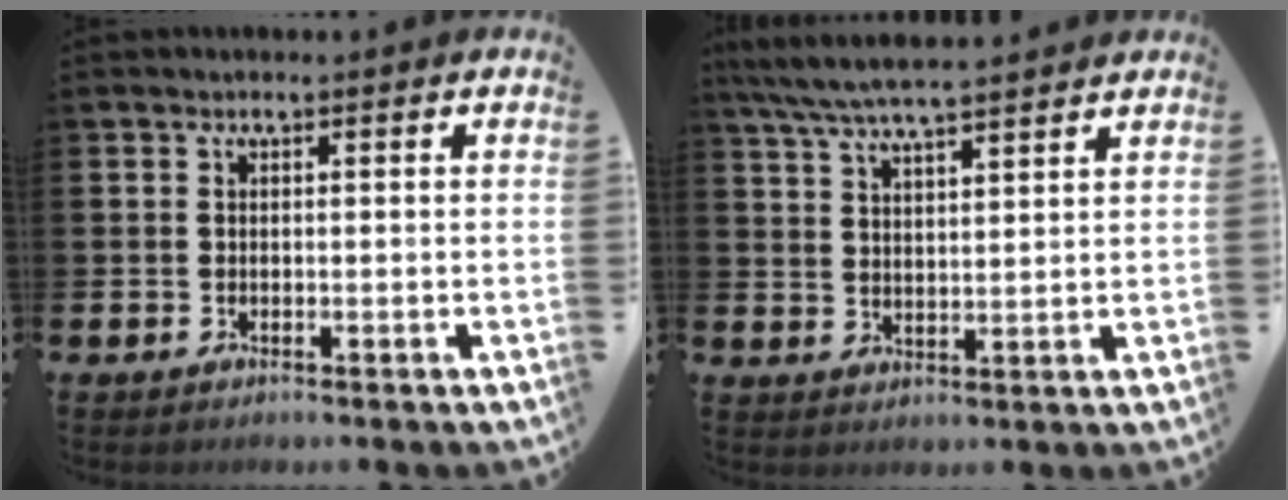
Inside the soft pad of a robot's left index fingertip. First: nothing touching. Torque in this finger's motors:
{"motor_torque": [1.37, -0.78, 0.50, 0.21]}